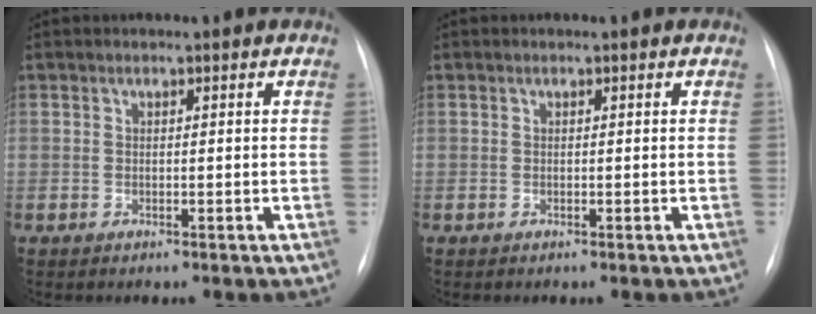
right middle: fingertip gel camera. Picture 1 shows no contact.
{"total": 0.0}